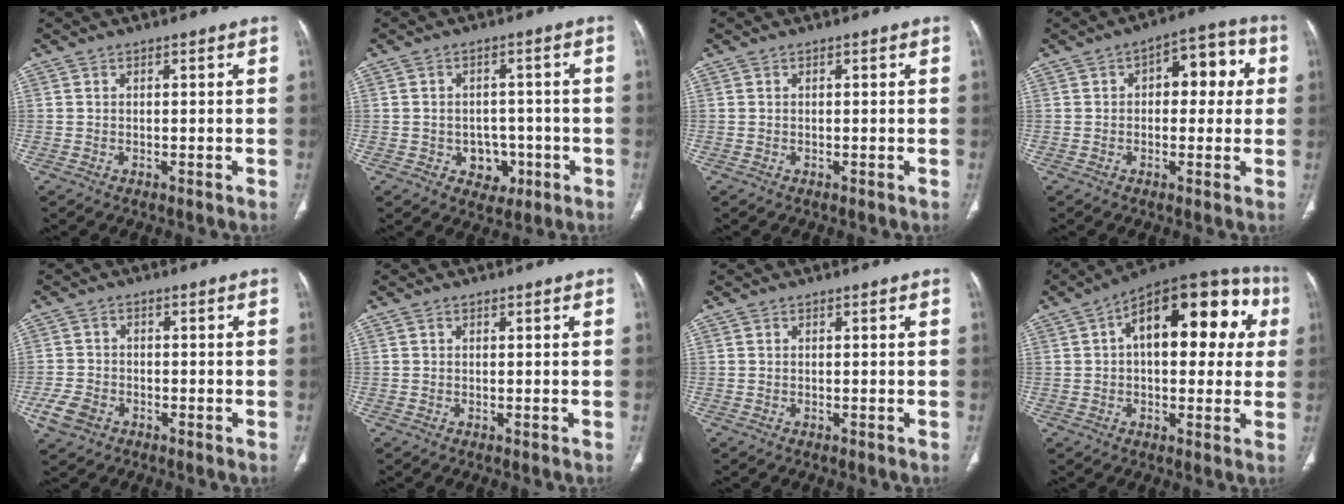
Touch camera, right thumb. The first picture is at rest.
{"total": 5.7, "force": [-1.8, 4.7, 2.5], "torque": [-0.004, 0.017, -0.016]}
{"total": 0.0}
{"total": 9.6, "force": [1.8, 5.4, 7.7], "torque": [-0.055, 0.024, 0.015]}
{"total": 5.0, "force": [-2.4, 3.6, 2.5], "torque": [-0.051, 0.010, -0.040]}
{"total": 0.0}
{"total": 0.0}
{"total": 22.1, "force": [5.1, 11.1, 18.4], "torque": [-0.215, 0.038, 0.063]}